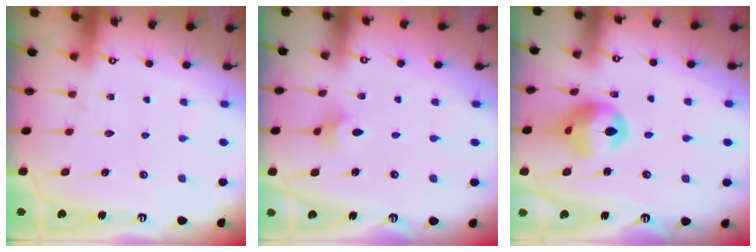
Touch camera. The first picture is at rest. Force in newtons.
{"total": 3.4, "press": 3.3, "slide": 0.9}
{"total": 12.2, "press": 12.1, "slide": 1.4}